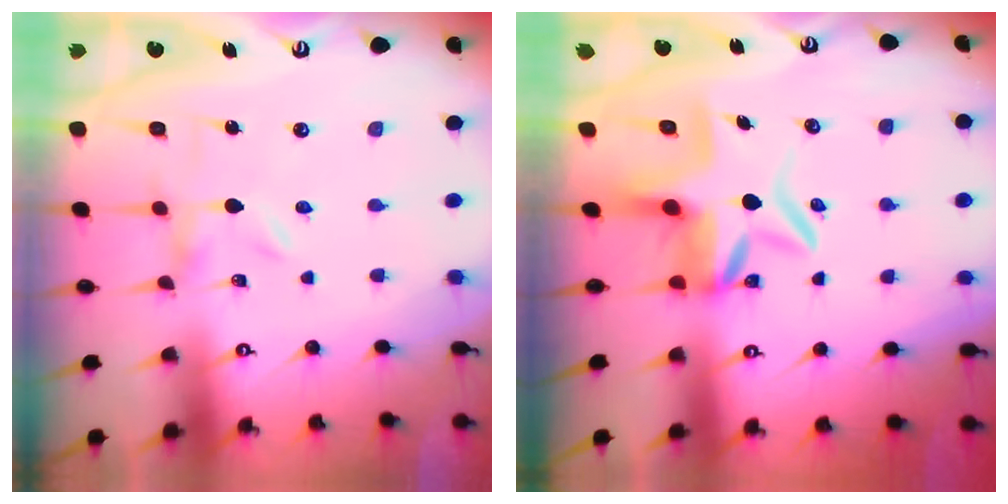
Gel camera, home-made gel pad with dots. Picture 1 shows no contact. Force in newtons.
{"total": 8.5, "press": 8.4, "slide": 0.8}